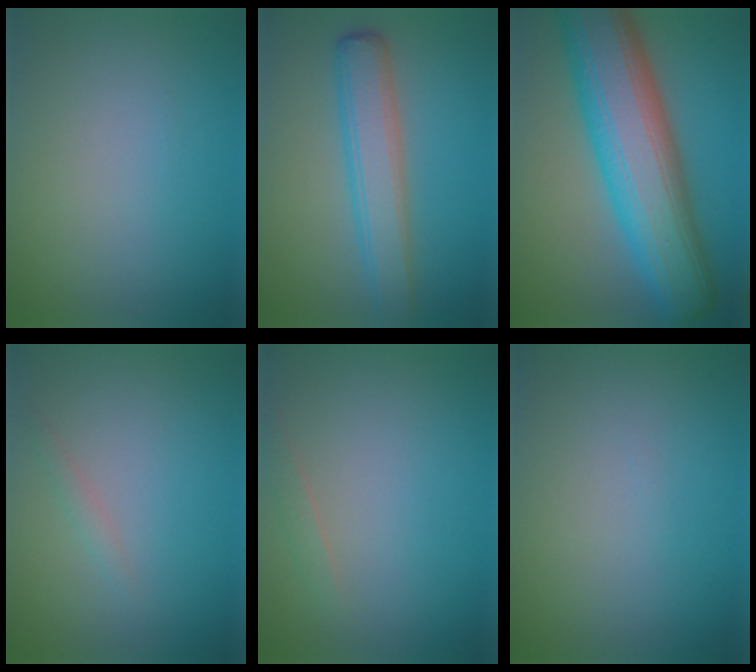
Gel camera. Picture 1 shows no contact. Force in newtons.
{"total": 4.9, "press": 4.9, "slide": 0.2}
{"total": 13.6, "press": 13.6, "slide": 0.1}
{"total": 0.8, "press": 0.8, "slide": 0.0}
{"total": 0.9, "press": 0.9, "slide": 0.0}
{"total": 0.0}